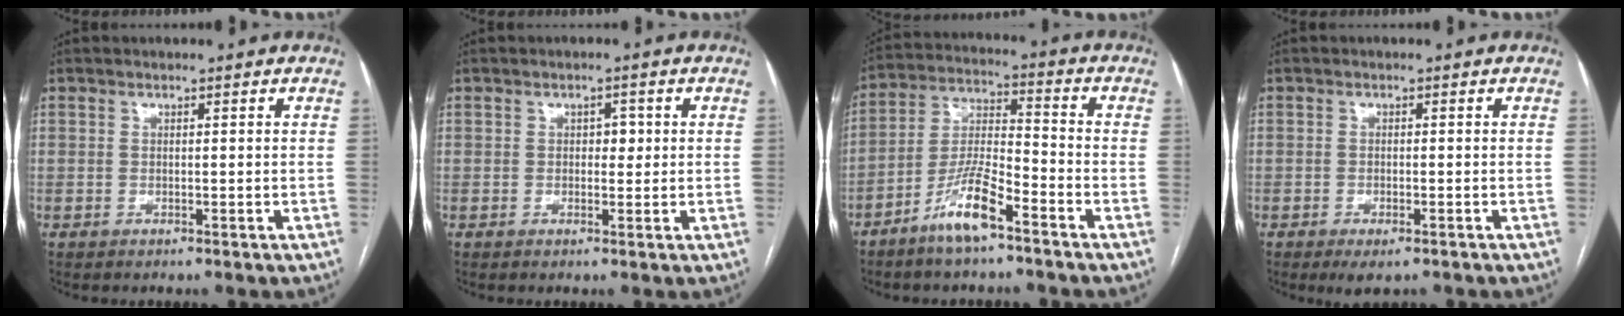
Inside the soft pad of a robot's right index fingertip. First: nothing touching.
{"total": 2.0, "force": [0.3, 1.2, 1.5], "torque": [-0.018, 0.007, 0.003]}
{"total": 9.6, "force": [-6.2, 1.5, 7.1], "torque": [-0.149, -0.006, -0.122]}
{"total": 3.2, "force": [-2.1, 1.1, 2.1], "torque": [-0.031, -0.003, -0.024]}